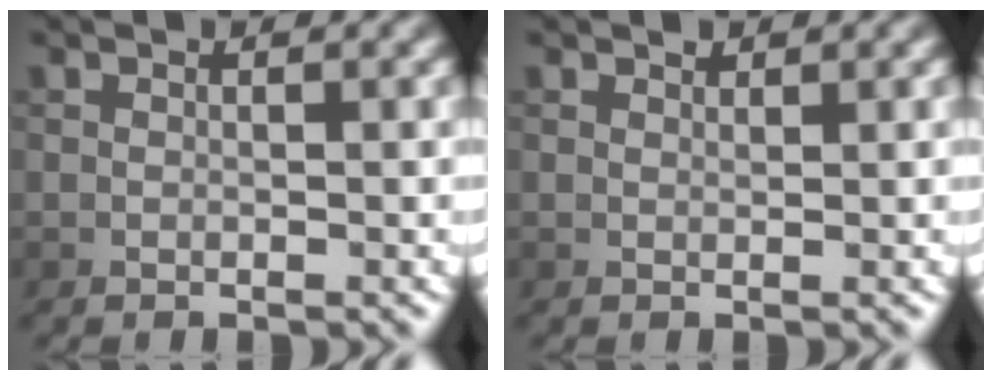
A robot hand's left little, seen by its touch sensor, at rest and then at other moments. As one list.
[{"total": 0.7, "force": [0.6, 0.2, 0.1], "torque": [-0.003, 0.001, 0.011]}]